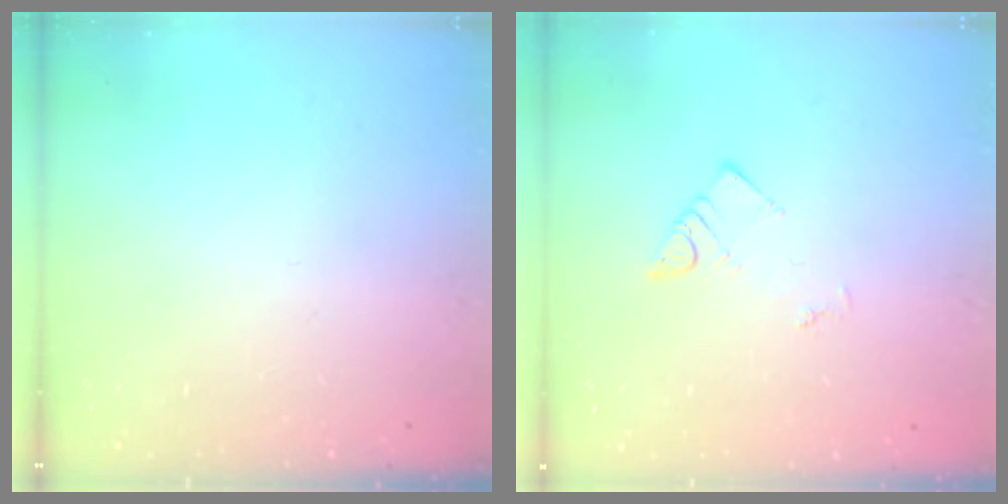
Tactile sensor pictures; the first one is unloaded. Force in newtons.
{"total": 3.7, "press": 3.6, "slide": 0.6}